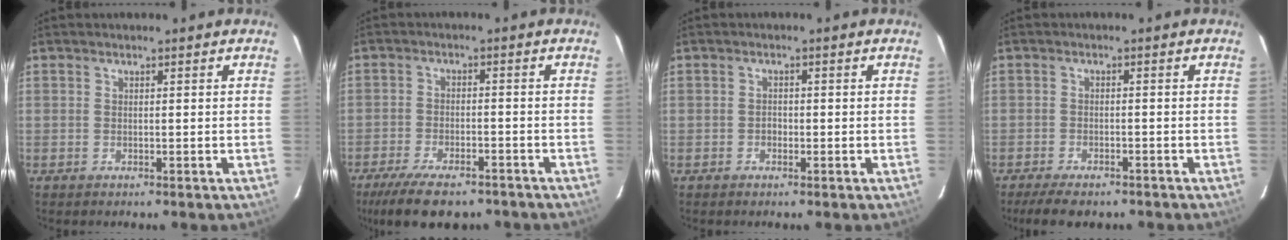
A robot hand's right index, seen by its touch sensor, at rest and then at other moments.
{"total": 13.3, "force": [-10.2, 4.7, 7.1], "torque": [-0.157, -0.027, -0.160]}
{"total": 1.1, "force": [-0.6, 0.9, 0.3], "torque": [-0.002, 0.002, -0.007]}
{"total": 7.2, "force": [-5.8, 2.4, 3.6], "torque": [-0.086, -0.016, -0.089]}